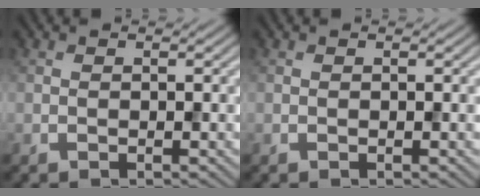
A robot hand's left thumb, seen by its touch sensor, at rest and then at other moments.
{"total": 0.0}